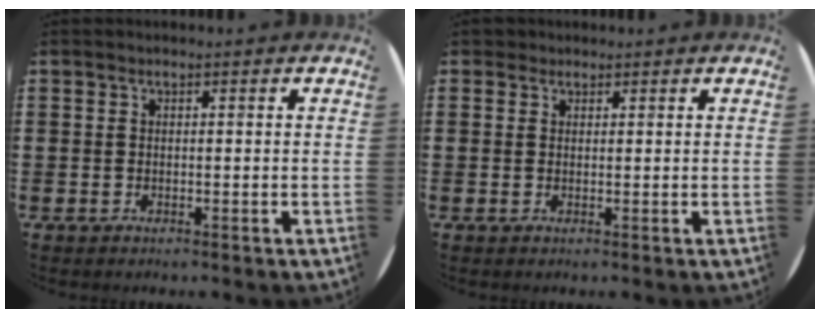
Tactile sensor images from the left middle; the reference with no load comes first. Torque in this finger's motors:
{"motor_torque": [-0.05, 0.05, -0.02, -0.01]}